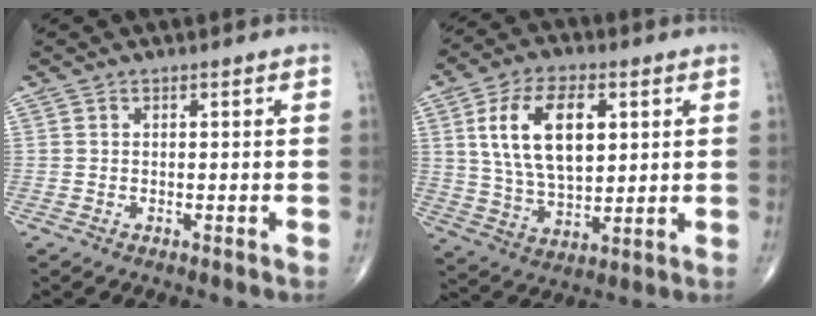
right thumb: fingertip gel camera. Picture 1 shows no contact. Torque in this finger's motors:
{"motor_torque": [-0.90, 1.62, 0.65, 0.53, 0.54]}